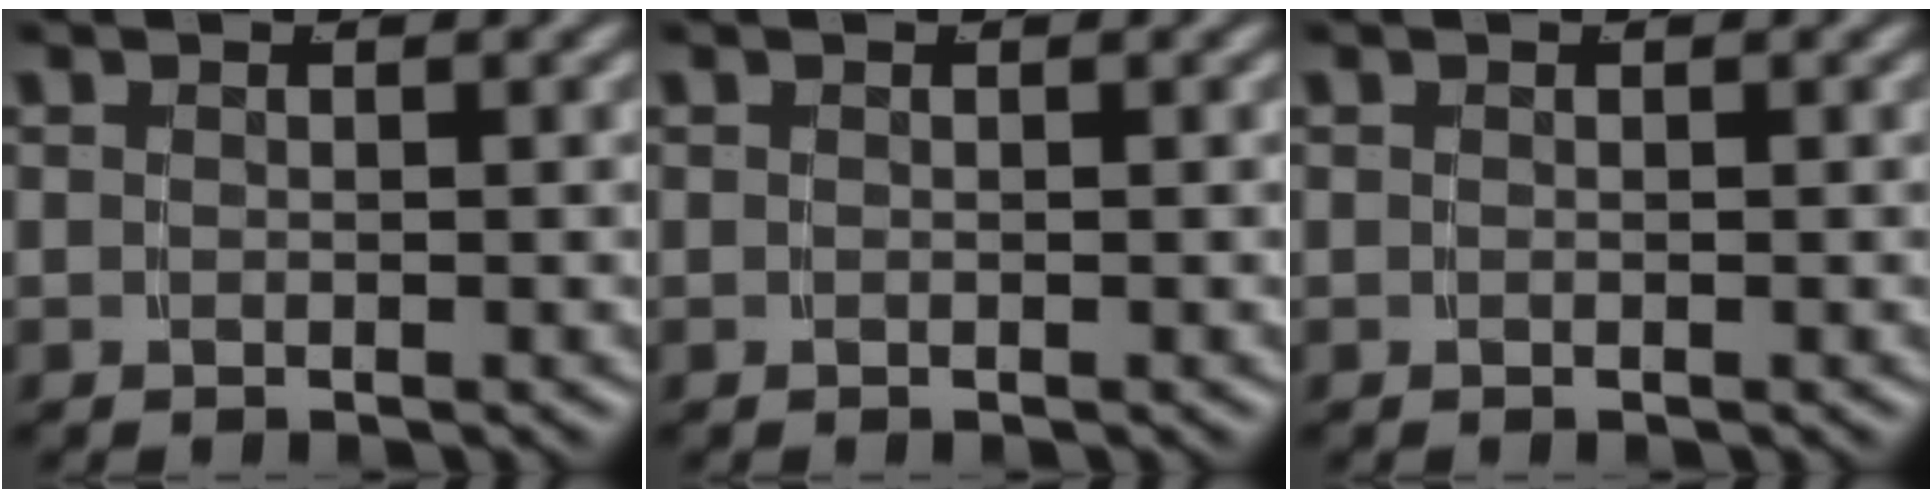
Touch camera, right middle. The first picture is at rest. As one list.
[{"total": 0.0}, {"total": 0.0}]